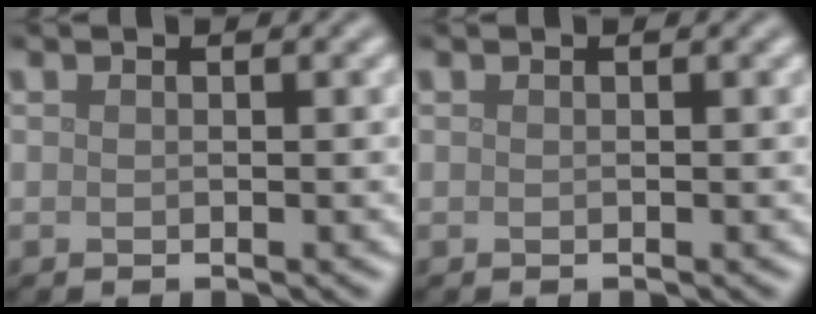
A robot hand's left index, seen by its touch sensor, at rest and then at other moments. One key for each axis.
{"total": 0.0}